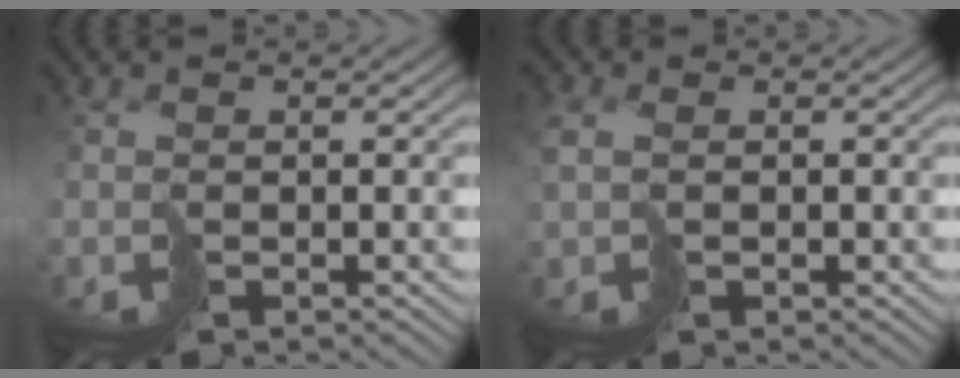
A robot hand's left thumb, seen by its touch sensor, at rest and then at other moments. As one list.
[{"total": 2.8, "force": [0.3, 2.0, 1.9], "torque": [-0.060, -0.001, 0.009]}]